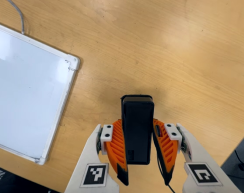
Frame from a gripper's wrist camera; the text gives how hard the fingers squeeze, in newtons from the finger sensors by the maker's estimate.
{"total": 5.7, "left": 3.7, "right": 7.8}